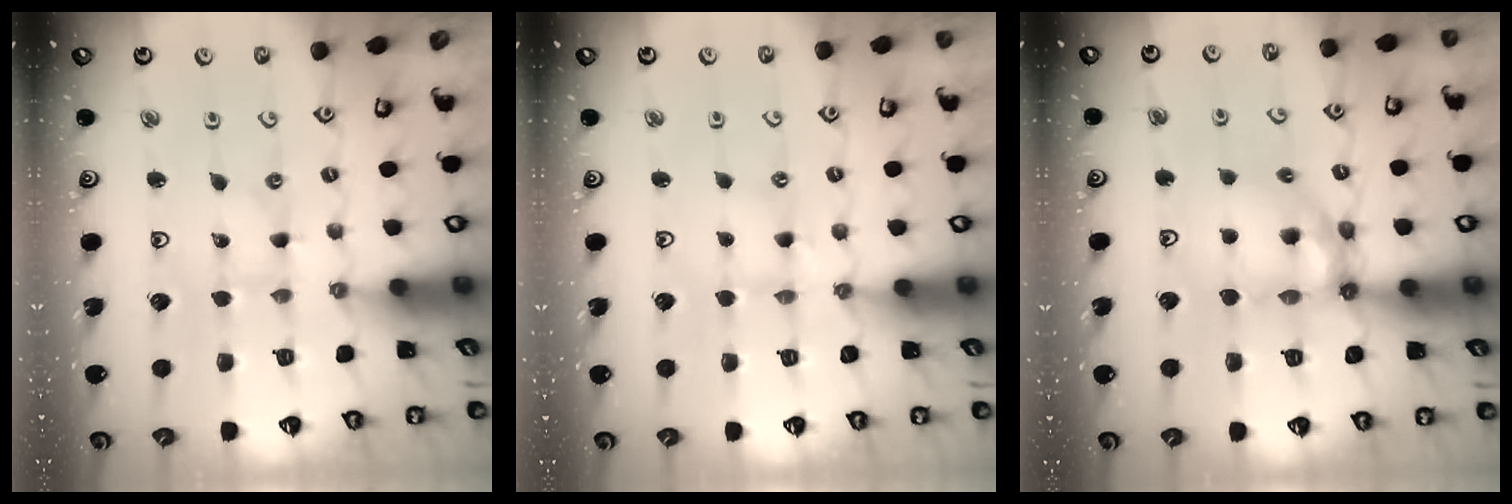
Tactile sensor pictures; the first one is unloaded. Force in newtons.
{"total": 2.0, "press": 2.0, "slide": 0.3}
{"total": 11.4, "press": 11.4, "slide": 1.4}